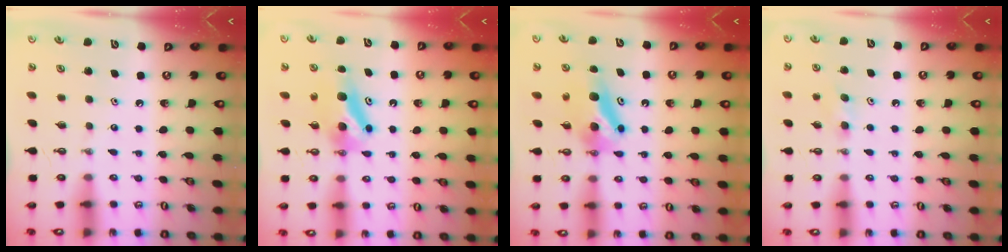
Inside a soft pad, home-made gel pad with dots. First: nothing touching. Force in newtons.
{"total": 7.5, "press": 7.0, "slide": 2.8}
{"total": 7.3, "press": 6.8, "slide": 2.7}
{"total": 5.3, "press": 4.4, "slide": 2.9}